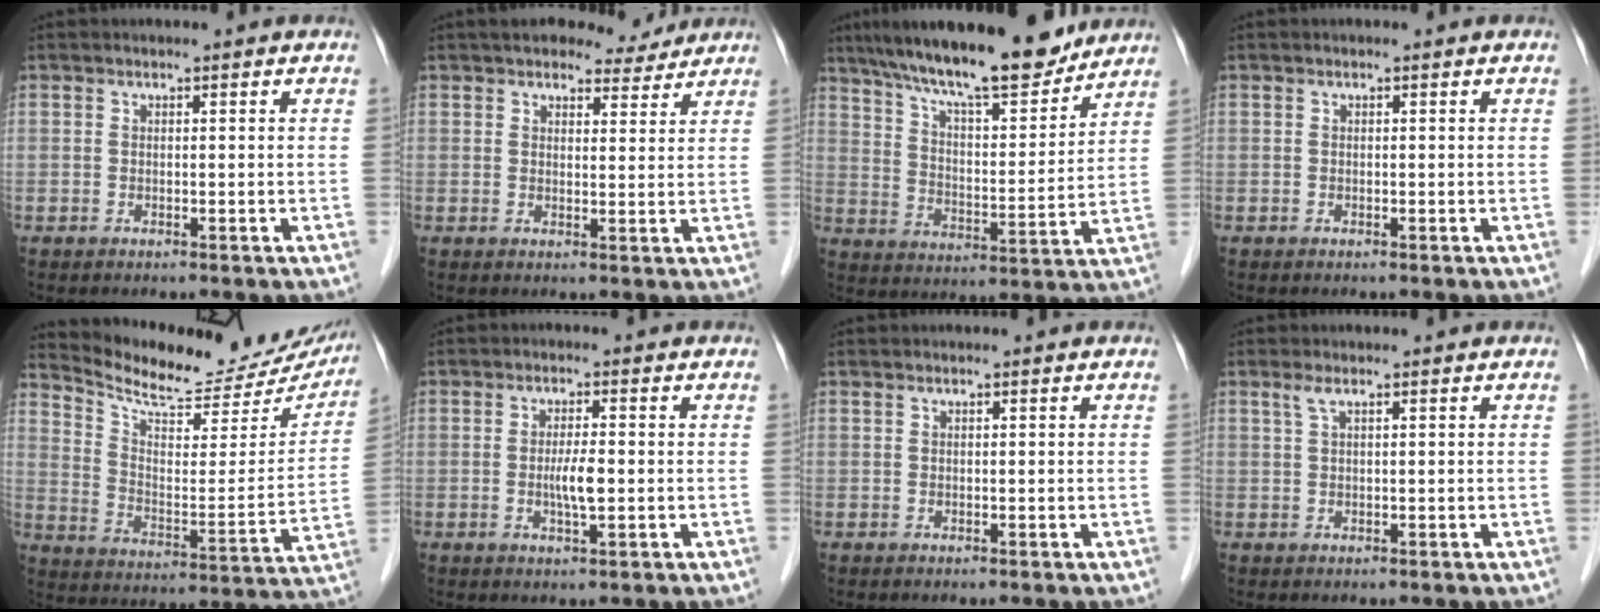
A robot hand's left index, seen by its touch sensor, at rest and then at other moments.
{"total": 5.8, "force": [5.2, 1.9, 1.7], "torque": [-0.016, 0.009, 0.067]}
{"total": 17.0, "force": [14.4, 2.7, 8.6], "torque": [-0.142, 0.007, 0.233]}
{"total": 0.0}
{"total": 21.3, "force": [19.9, 5.0, 5.8], "torque": [-0.084, -0.047, 0.268]}
{"total": 3.5, "force": [-0.5, 0.5, 3.4], "torque": [-0.068, -0.003, -0.008]}
{"total": 0.0}
{"total": 1.2, "force": [0.7, 0.1, 1.0], "torque": [-0.029, 0.013, 0.014]}